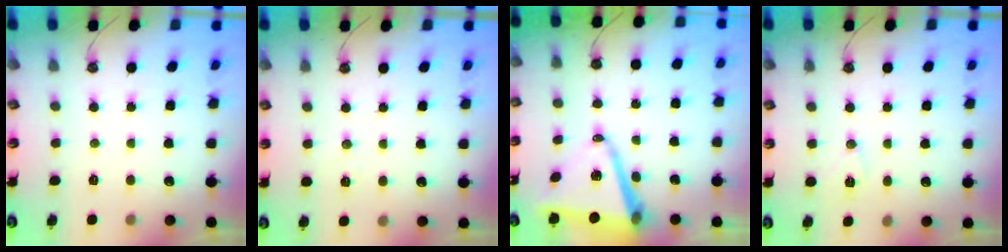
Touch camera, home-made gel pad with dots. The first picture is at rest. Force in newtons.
{"total": 4.4, "press": 4.2, "slide": 1.2}
{"total": 12.3, "press": 11.5, "slide": 4.4}
{"total": 6.6, "press": 5.5, "slide": 3.6}